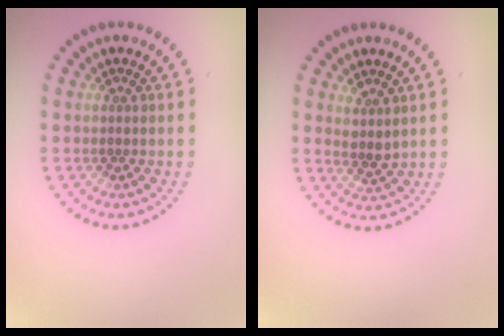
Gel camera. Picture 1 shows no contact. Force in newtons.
{"total": 1.9, "press": 1.6, "slide": 0.9}